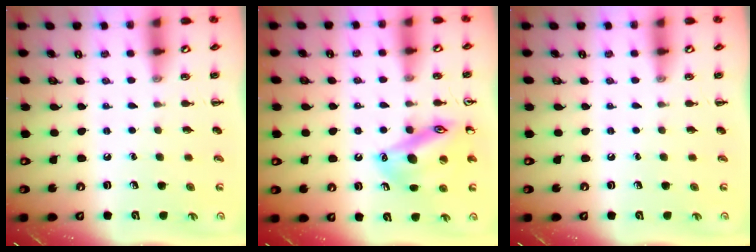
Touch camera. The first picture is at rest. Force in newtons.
{"total": 16.2, "press": 16.1, "slide": 1.8}
{"total": 0.0}